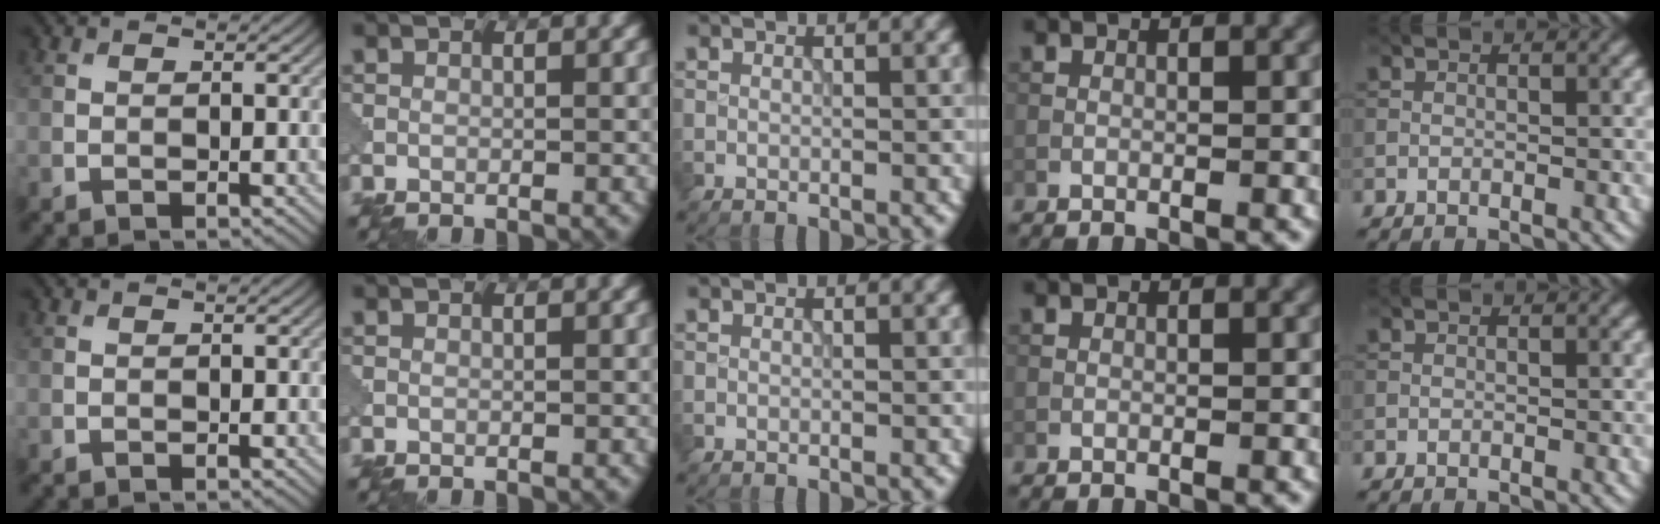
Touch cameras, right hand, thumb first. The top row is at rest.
{}